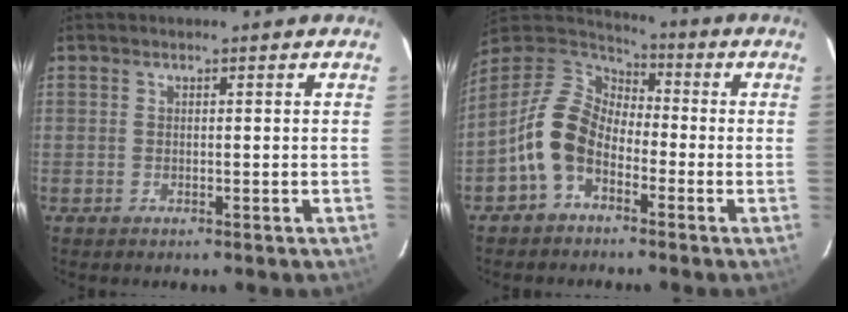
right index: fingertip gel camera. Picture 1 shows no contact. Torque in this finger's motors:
{"motor_torque": [1.32, -0.82, 0.47, 0.14]}